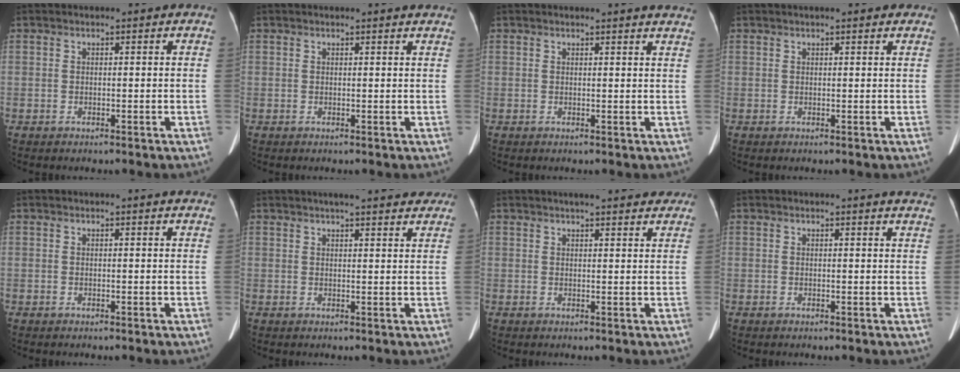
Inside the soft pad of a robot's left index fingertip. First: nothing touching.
{"total": 2.6, "force": [2.5, -0.1, 0.7], "torque": [-0.013, -0.002, 0.014]}
{"total": 5.9, "force": [5.6, 0.0, 1.8], "torque": [-0.017, -0.011, 0.035]}
{"total": 3.7, "force": [2.9, 0.8, 2.2], "torque": [-0.021, 0.020, 0.032]}
{"total": 2.2, "force": [2.2, -0.1, 0.6], "torque": [-0.014, -0.002, 0.012]}
{"total": 12.3, "force": [10.7, 2.0, 5.7], "torque": [-0.062, 0.017, 0.120]}
{"total": 10.2, "force": [8.8, 1.9, 4.8], "torque": [-0.048, 0.013, 0.095]}
{"total": 5.7, "force": [5.4, 0.0, 1.8], "torque": [-0.016, -0.013, 0.032]}